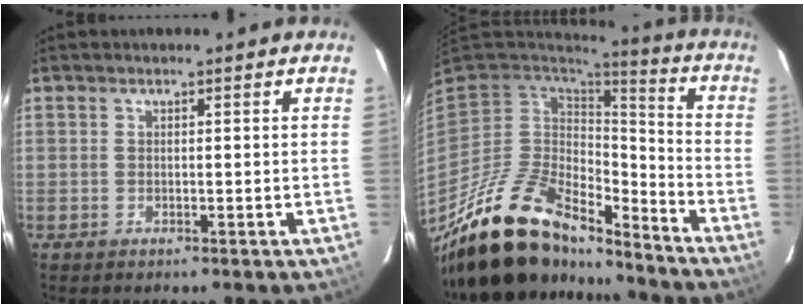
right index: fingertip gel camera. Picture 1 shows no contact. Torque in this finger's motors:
{"motor_torque": [1.01, -1.13, 0.65, 0.15]}